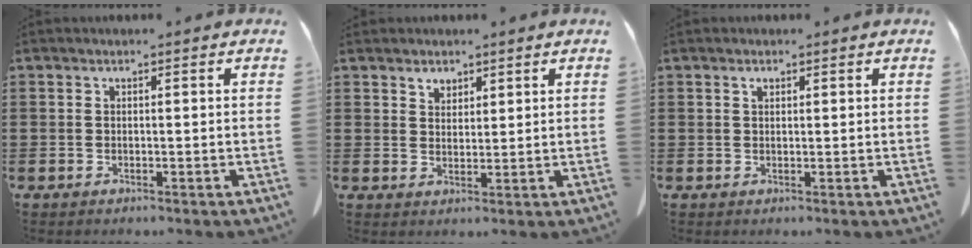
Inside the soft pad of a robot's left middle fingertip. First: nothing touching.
{"total": 2.3, "force": [1.9, 1.2, 0.3], "torque": [-0.002, -0.001, 0.037]}
{"total": 1.0, "force": [0.6, 0.4, 0.7], "torque": [-0.016, 0.002, 0.011]}